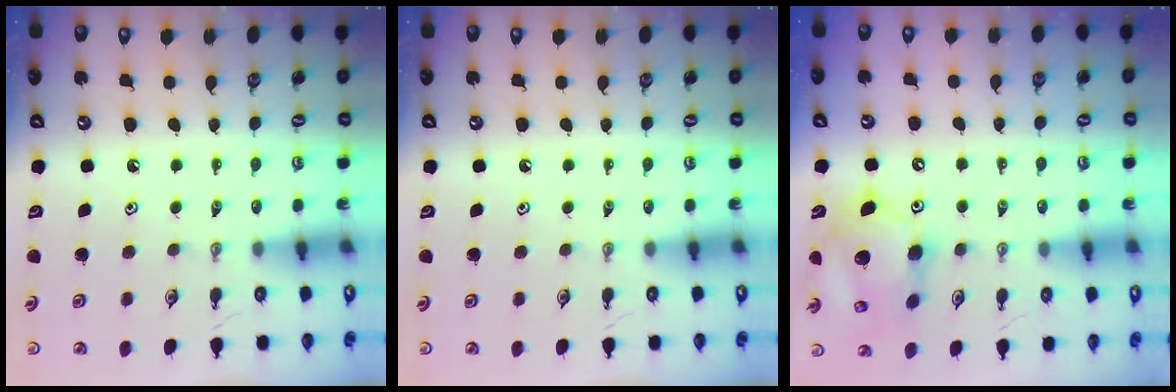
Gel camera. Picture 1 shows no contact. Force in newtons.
{"total": 0.0}
{"total": 14.1, "press": 13.9, "slide": 2.5}